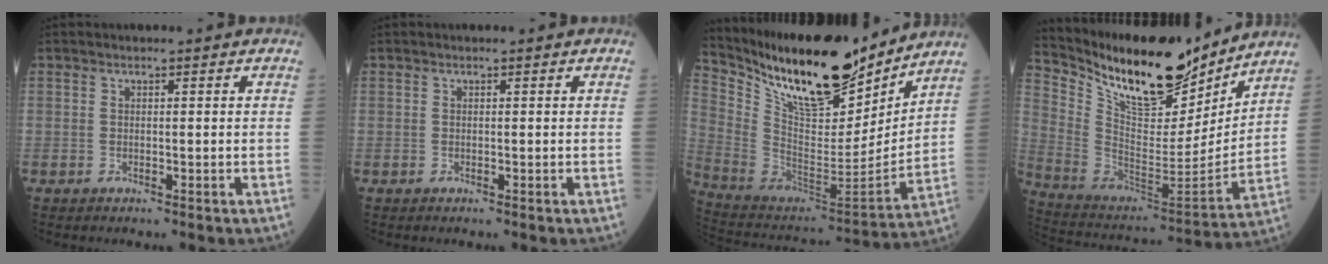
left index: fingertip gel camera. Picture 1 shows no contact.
{"total": 0.0}
{"total": 22.2, "force": [17.9, 5.2, 12.0], "torque": [-0.215, -0.020, 0.316]}
{"total": 19.9, "force": [16.6, 5.2, 9.6], "torque": [-0.177, -0.021, 0.295]}